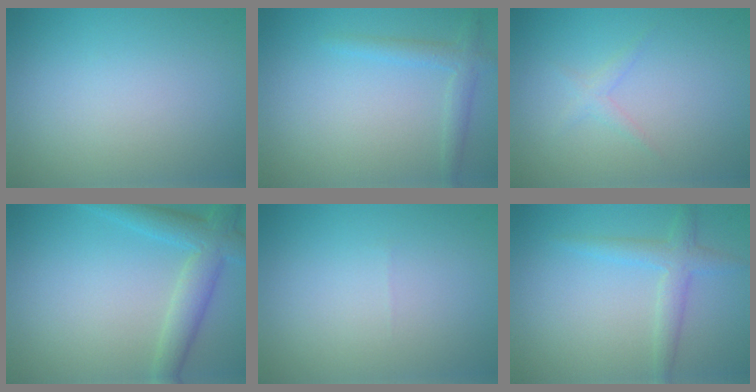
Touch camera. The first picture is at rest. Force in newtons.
{"total": 1.9, "press": 1.9, "slide": 0.1}
{"total": 1.0, "press": 1.0, "slide": 0.0}
{"total": 4.3, "press": 4.3, "slide": 0.0}
{"total": 0.0}
{"total": 1.8, "press": 1.8, "slide": 0.1}